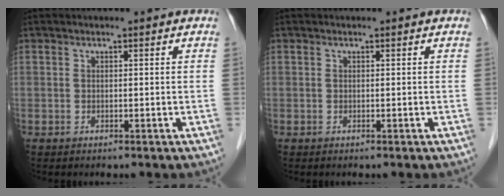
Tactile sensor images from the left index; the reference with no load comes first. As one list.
[{"total": 0.0}]